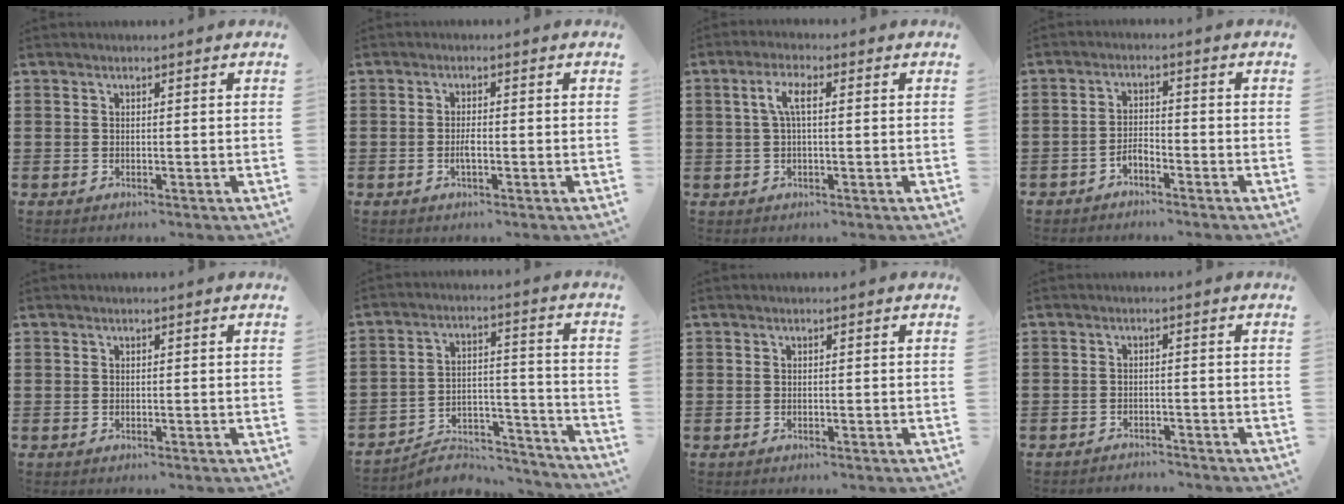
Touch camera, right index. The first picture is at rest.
{"total": 1.8, "force": [-0.6, 0.4, 1.6], "torque": [-0.031, 0.001, -0.010]}
{"total": 4.0, "force": [0.4, 1.2, 3.8], "torque": [-0.087, 0.003, -0.001]}
{"total": 2.6, "force": [-2.2, 0.6, 1.3], "torque": [-0.026, 0.009, -0.044]}
{"total": 0.0}
{"total": 6.0, "force": [-5.5, 1.9, 1.4], "torque": [-0.020, 0.015, -0.104]}
{"total": 0.0}
{"total": 1.8, "force": [-1.7, 0.1, -0.1], "torque": [-0.005, 0.000, -0.038]}